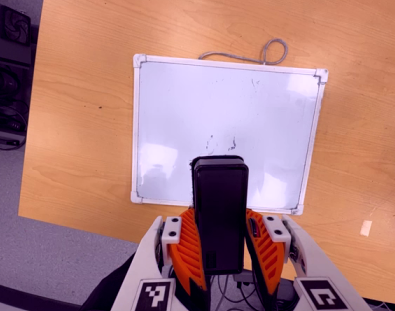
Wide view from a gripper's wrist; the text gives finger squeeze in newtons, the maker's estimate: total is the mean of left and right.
{"total": 10.2, "left": 9.0, "right": 11.3}